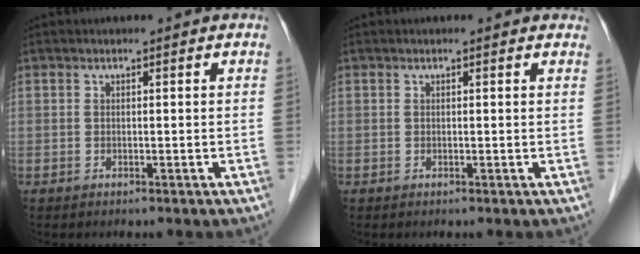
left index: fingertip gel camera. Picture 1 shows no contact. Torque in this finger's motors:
{"motor_torque": [0.07, -0.05, -0.05, 0.01]}